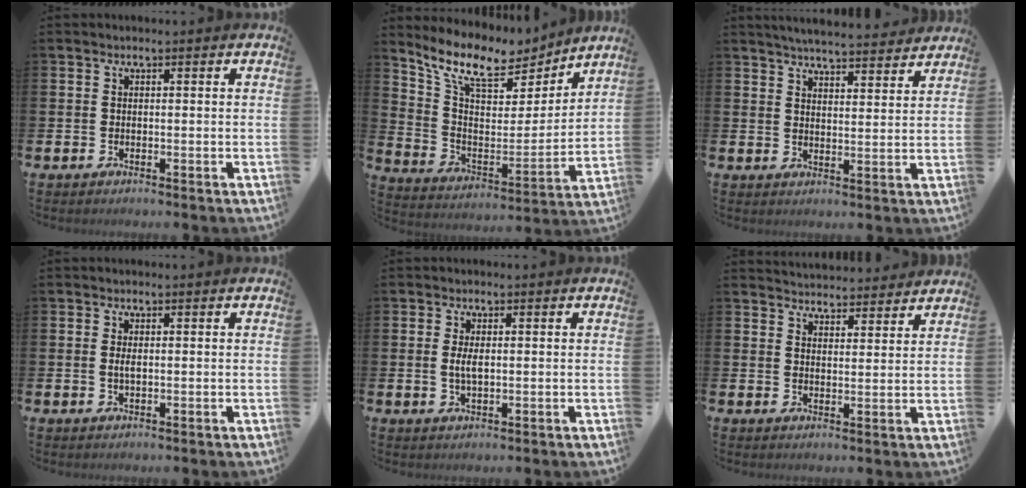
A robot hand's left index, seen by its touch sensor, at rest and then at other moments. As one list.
[{"total": 10.3, "force": [8.9, 3.6, 3.6], "torque": [-0.100, -0.063, 0.154]}, {"total": 5.3, "force": [5.2, 0.3, 0.6], "torque": [-0.019, -0.035, 0.091]}, {"total": 1.1, "force": [0.1, 0.4, 1.1], "torque": [-0.014, 0.001, -0.002]}, {"total": 2.6, "force": [0.2, 1.1, 2.4], "torque": [-0.041, 0.001, -0.001]}, {"total": 4.2, "force": [4.2, 0.6, -0.3], "torque": [0.001, -0.029, 0.073]}]